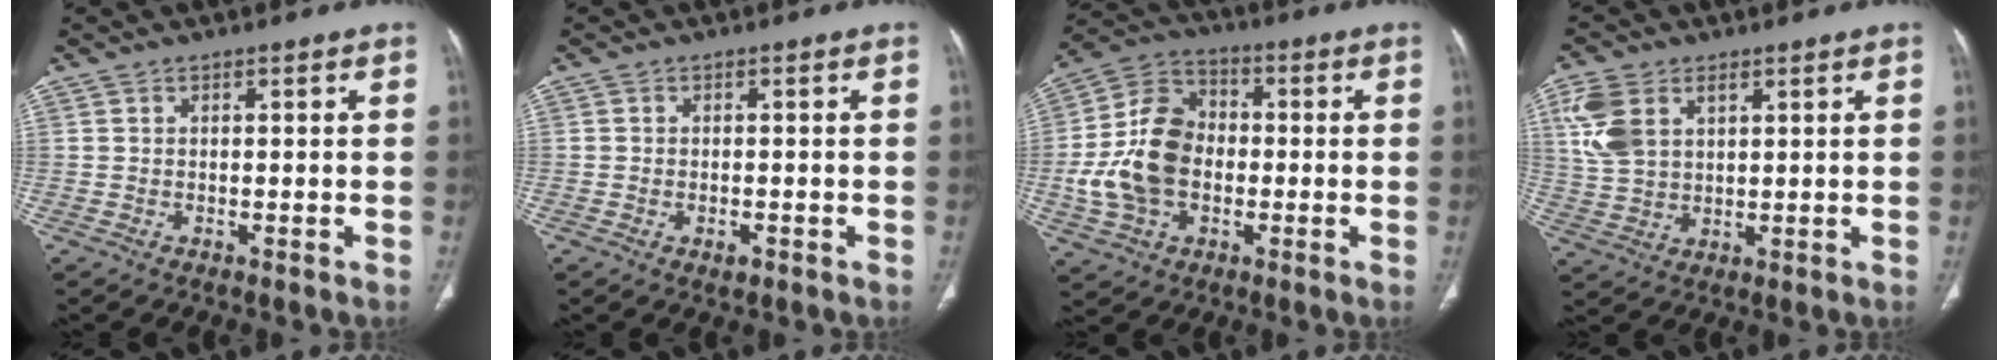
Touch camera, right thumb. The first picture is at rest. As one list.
[{"total": 1.8, "force": [-0.8, 1.0, 1.3], "torque": [-0.020, 0.004, -0.009]}, {"total": 15.3, "force": [-1.7, 11.2, 10.3], "torque": [-0.185, 0.028, -0.031]}, {"total": 9.2, "force": [3.6, 6.0, 6.0], "torque": [-0.127, -0.002, 0.077]}]